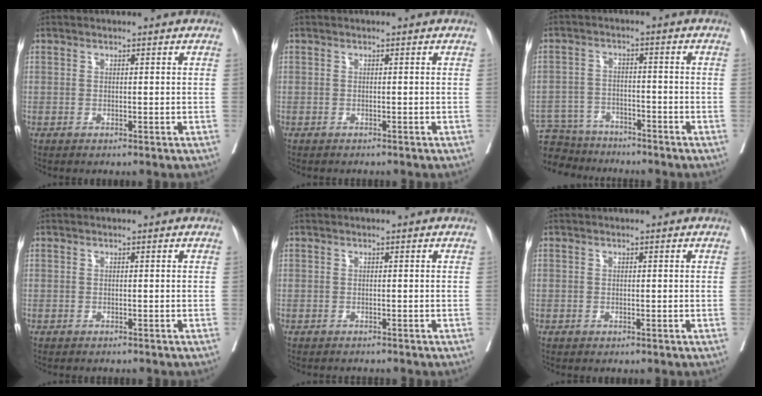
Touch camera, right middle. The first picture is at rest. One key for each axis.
{"total": 1.5, "fx": -1.4, "fy": 0.4, "fz": 0.4, "tx": -0.012, "ty": -0.003, "tz": -0.018}
{"total": 9.6, "fx": -8.8, "fy": 3.7, "fz": 1.1, "tx": -0.027, "ty": 0.011, "tz": -0.141}
{"total": 1.3, "fx": -1.2, "fy": 0.4, "fz": 0.4, "tx": -0.012, "ty": -0.003, "tz": -0.017}
{"total": 2.1, "fx": -2.0, "fy": 0.5, "fz": 0.5, "tx": -0.009, "ty": -0.004, "tz": -0.026}
{"total": 0.5, "fx": -0.2, "fy": 0.5, "fz": 0.0, "tx": -0.001, "ty": 0.004, "tz": -0.006}